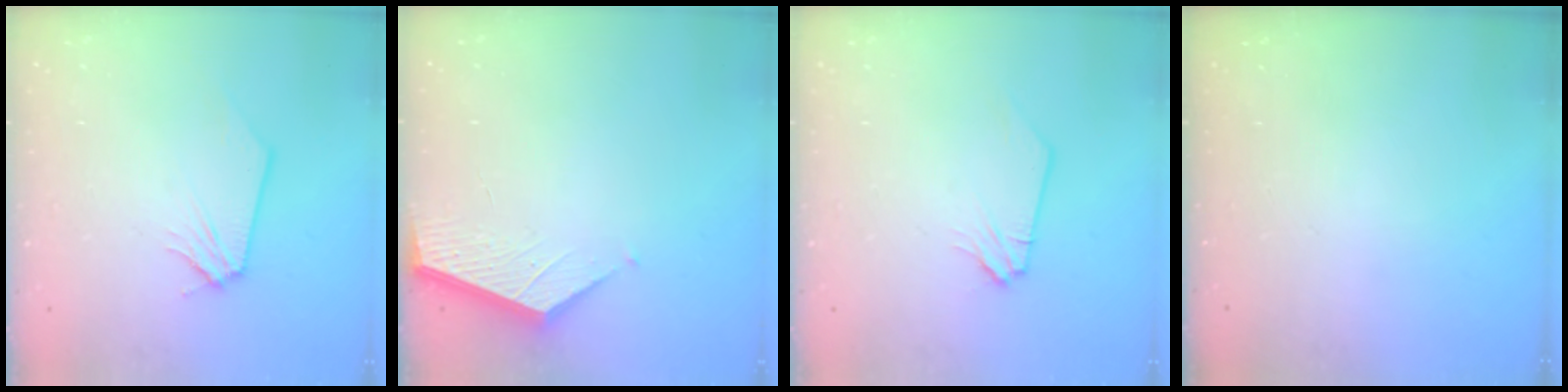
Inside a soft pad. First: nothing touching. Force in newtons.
{"total": 2.6, "press": 2.6, "slide": 0.3}
{"total": 0.0}
{"total": 0.0}